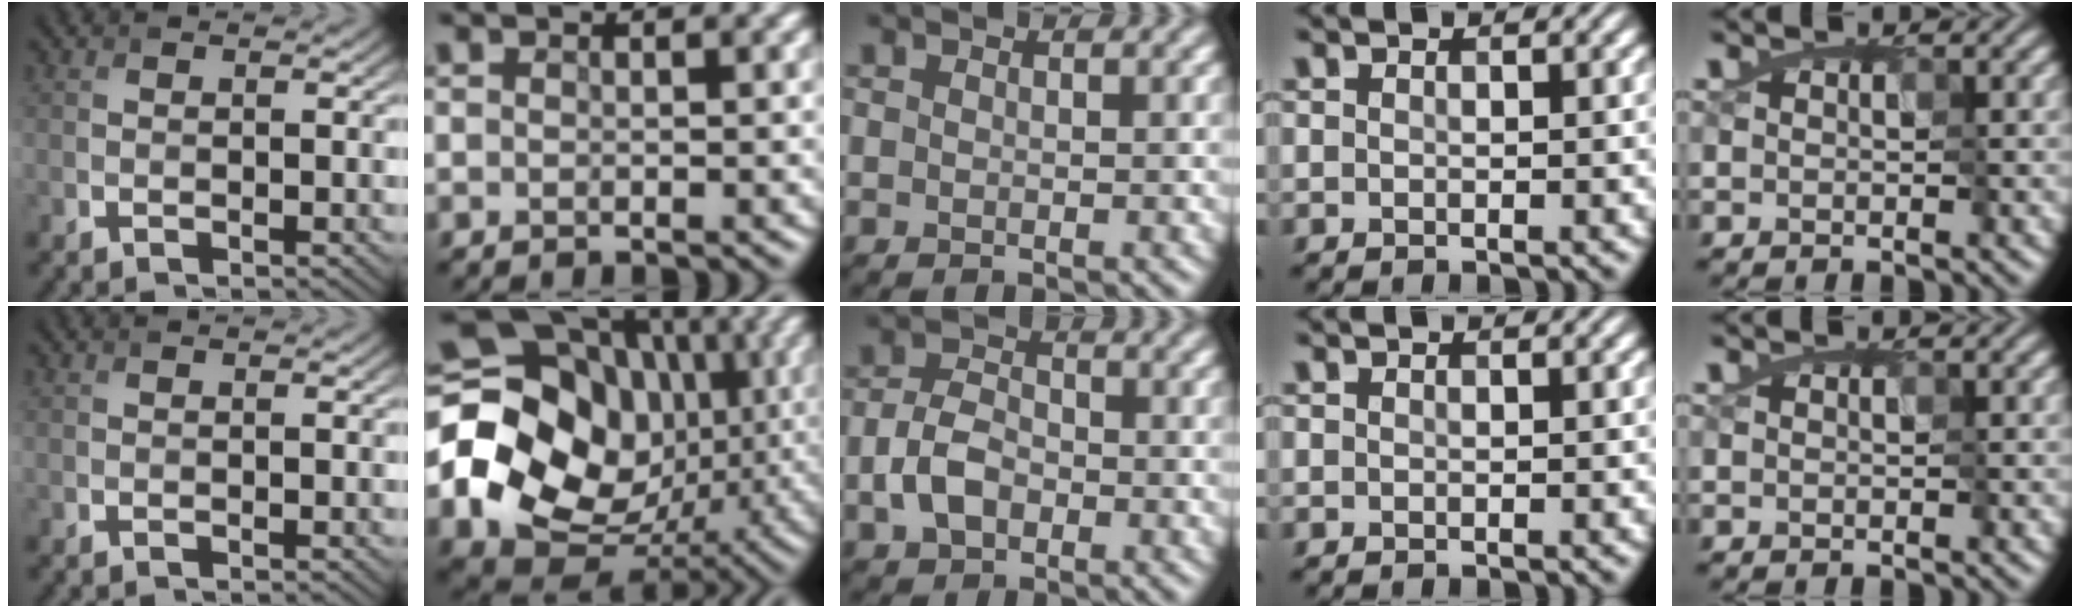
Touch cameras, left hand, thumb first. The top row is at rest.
{"index": {"total": 19.9, "force": [0.5, 16.8, 10.6], "torque": [-0.205, -0.011, 0.010]}, "middle": {"total": 3.7, "force": [-1.1, 2.6, 2.4], "torque": [-0.050, 0.004, -0.028]}}